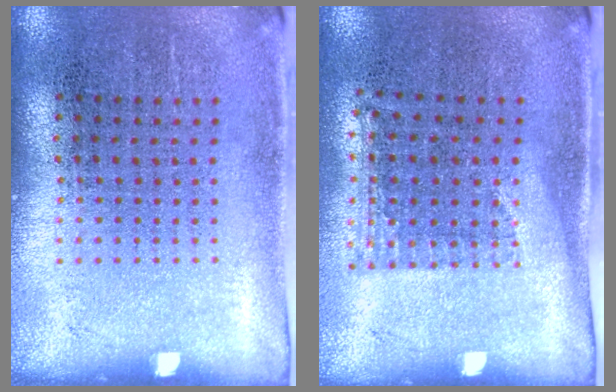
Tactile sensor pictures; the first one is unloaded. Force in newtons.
{"total": 1.1, "press": 0.9, "slide": 0.6}